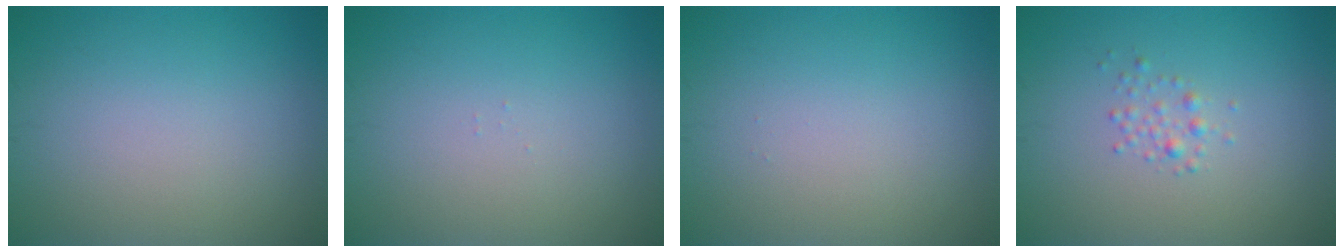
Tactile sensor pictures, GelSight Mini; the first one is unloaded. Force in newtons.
{"total": 0.0}
{"total": 0.0}
{"total": 1.2, "press": 1.2, "slide": 0.0}